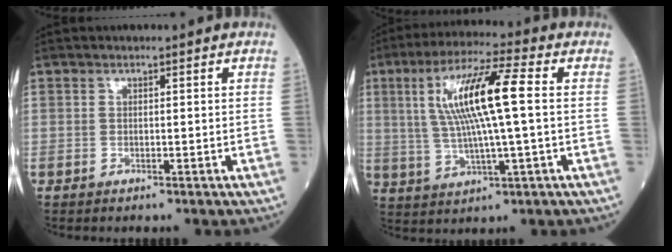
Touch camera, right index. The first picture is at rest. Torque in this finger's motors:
{"motor_torque": [0.83, -0.12, 0.43, 0.21]}